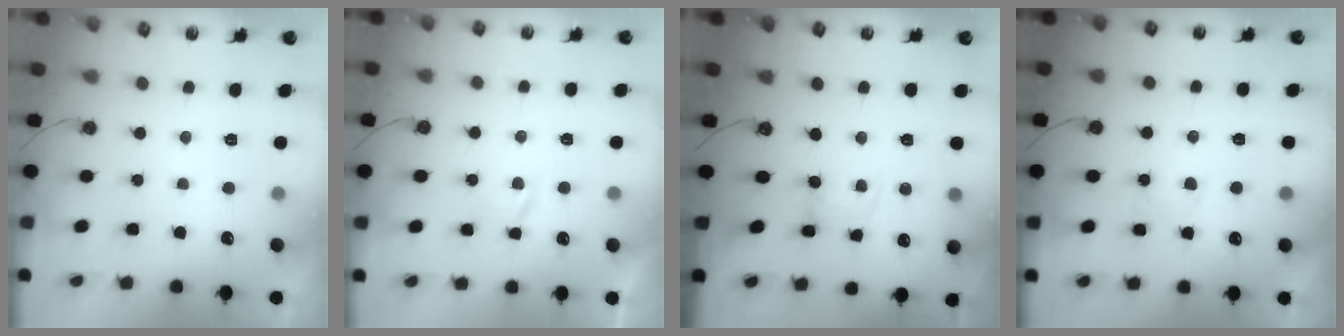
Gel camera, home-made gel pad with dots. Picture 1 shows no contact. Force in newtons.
{"total": 3.9, "press": 3.8, "slide": 0.5}
{"total": 1.8, "press": 1.8, "slide": 0.1}
{"total": 3.2, "press": 3.2, "slide": 0.6}